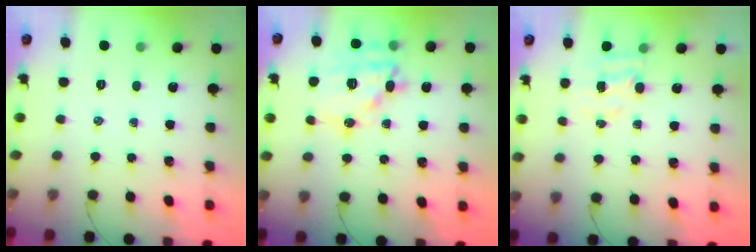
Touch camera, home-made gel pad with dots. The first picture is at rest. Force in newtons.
{"total": 17.3, "press": 16.9, "slide": 3.5}
{"total": 4.0, "press": 3.9, "slide": 0.8}